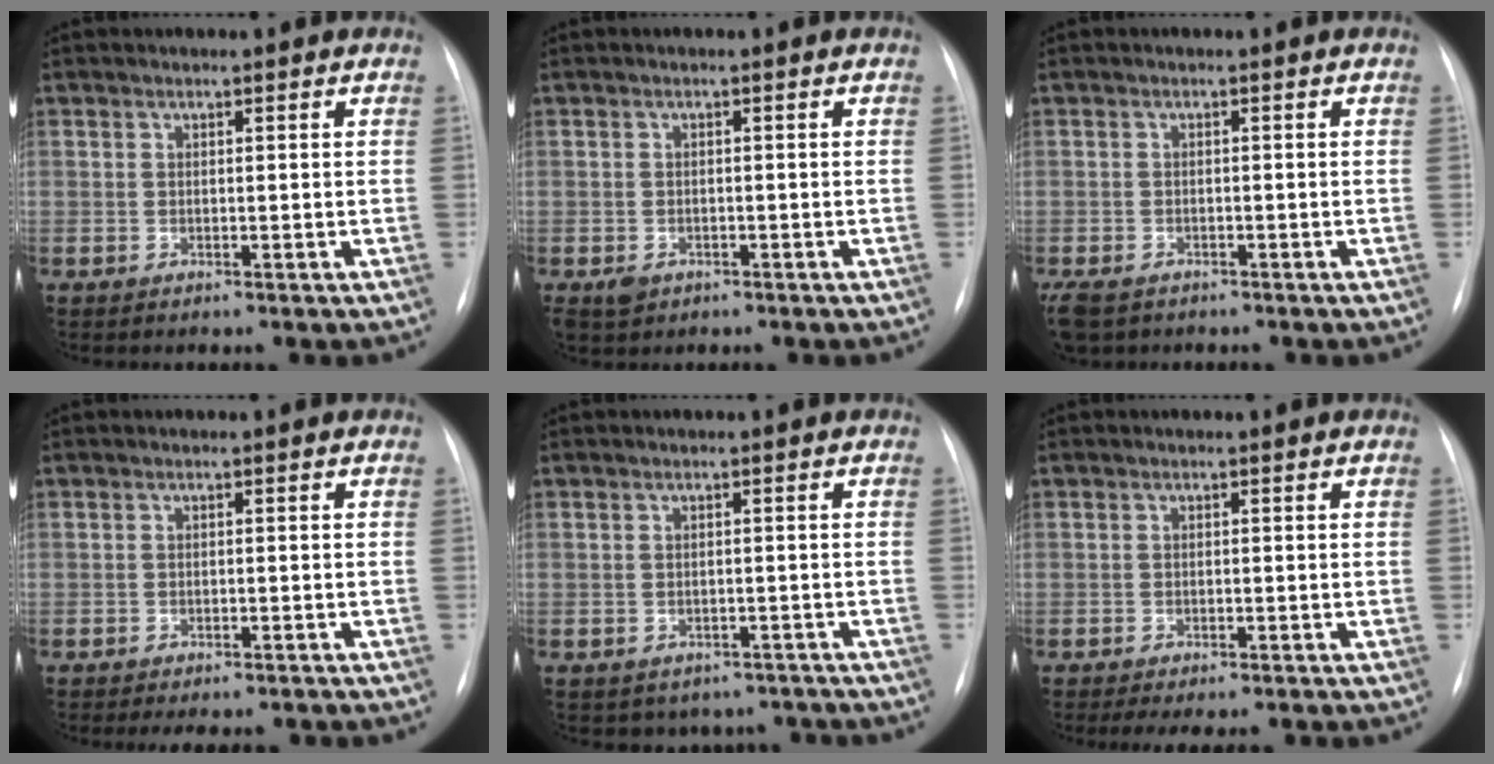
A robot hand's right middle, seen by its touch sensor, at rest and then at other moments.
{"total": 2.2, "force": [-1.1, 1.8, 0.7], "torque": [-0.010, 0.002, -0.011]}
{"total": 5.3, "force": [-3.7, 3.1, 2.2], "torque": [-0.046, -0.007, -0.058]}
{"total": 7.0, "force": [-6.0, 2.3, 2.7], "torque": [-0.029, 0.002, -0.068]}
{"total": 6.4, "force": [-5.2, 3.7, 0.3], "torque": [0.011, 0.022, -0.056]}
{"total": 6.2, "force": [-5.2, 1.6, 3.0], "torque": [-0.037, -0.001, -0.068]}